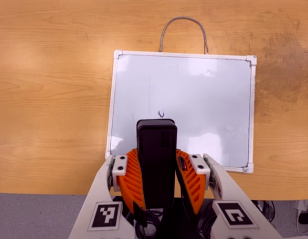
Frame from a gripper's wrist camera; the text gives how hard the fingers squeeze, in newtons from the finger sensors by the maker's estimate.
{"total": 6.3, "left": 5.2, "right": 7.5}